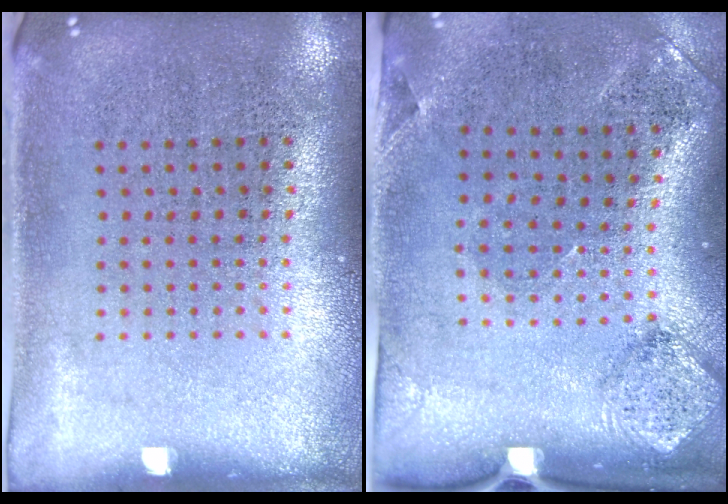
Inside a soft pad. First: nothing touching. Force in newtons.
{"total": 1.8, "press": 1.2, "slide": 1.4}